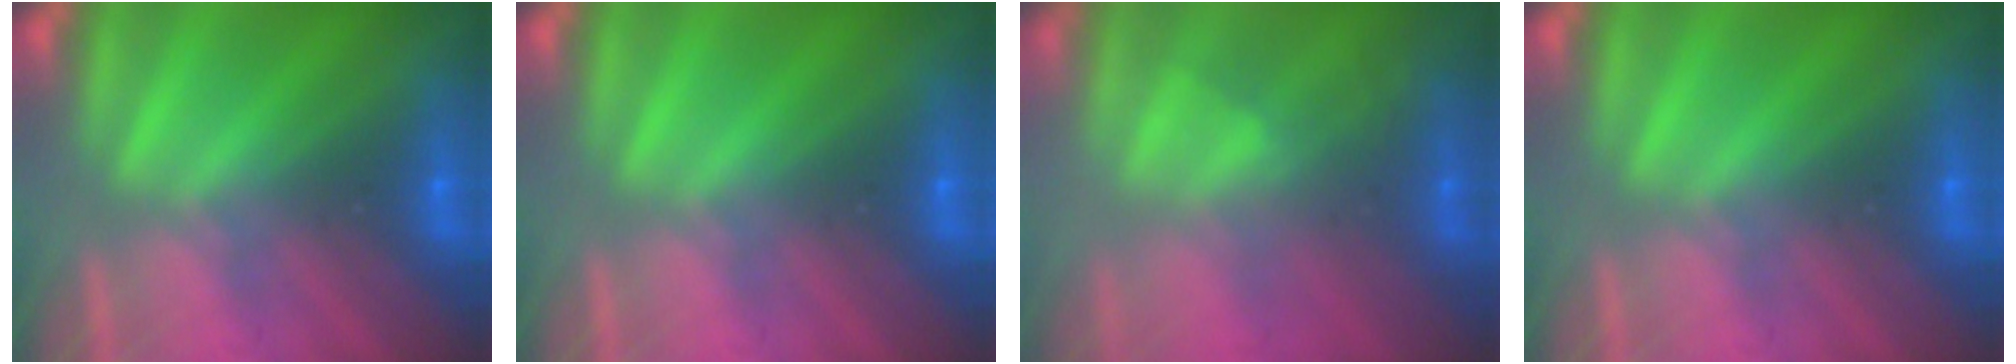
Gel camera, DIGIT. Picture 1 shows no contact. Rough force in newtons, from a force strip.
{"total": 0.0}
{"total": 2.4}
{"total": 0.0}